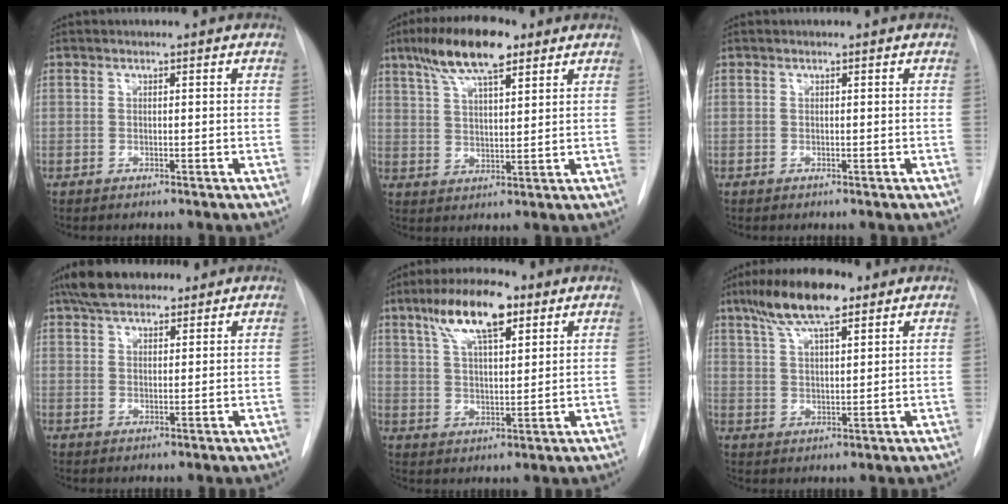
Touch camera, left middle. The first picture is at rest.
{"total": 11.2, "force": [7.2, 2.9, 8.0], "torque": [-0.148, 0.018, 0.126]}
{"total": 0.0}
{"total": 8.0, "force": [6.2, 3.3, 3.9], "torque": [-0.065, 0.025, 0.107]}
{"total": 11.4, "force": [6.4, 3.3, 8.8], "torque": [-0.161, 0.019, 0.111]}
{"total": 10.6, "force": [7.0, 2.6, 7.5], "torque": [-0.139, 0.018, 0.123]}